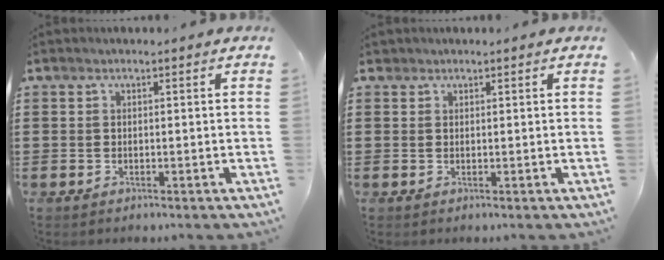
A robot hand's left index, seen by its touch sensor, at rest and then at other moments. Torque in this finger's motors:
{"motor_torque": [1.12, 1.02, -0.09, -0.02]}